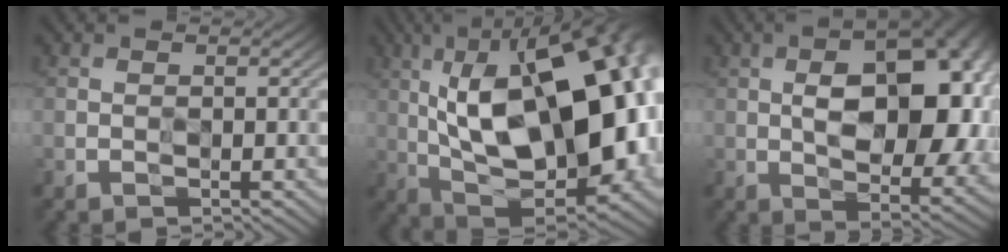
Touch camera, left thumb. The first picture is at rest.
{"total": 19.1, "force": [1.2, 9.2, 16.7], "torque": [-0.271, 0.031, 0.009]}
{"total": 16.5, "force": [0.9, 9.6, 13.4], "torque": [-0.137, 0.023, 0.009]}